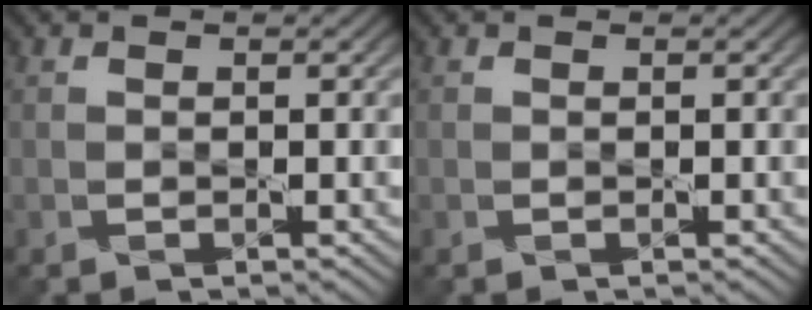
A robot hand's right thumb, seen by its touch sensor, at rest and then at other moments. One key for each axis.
{"total": 0.0}